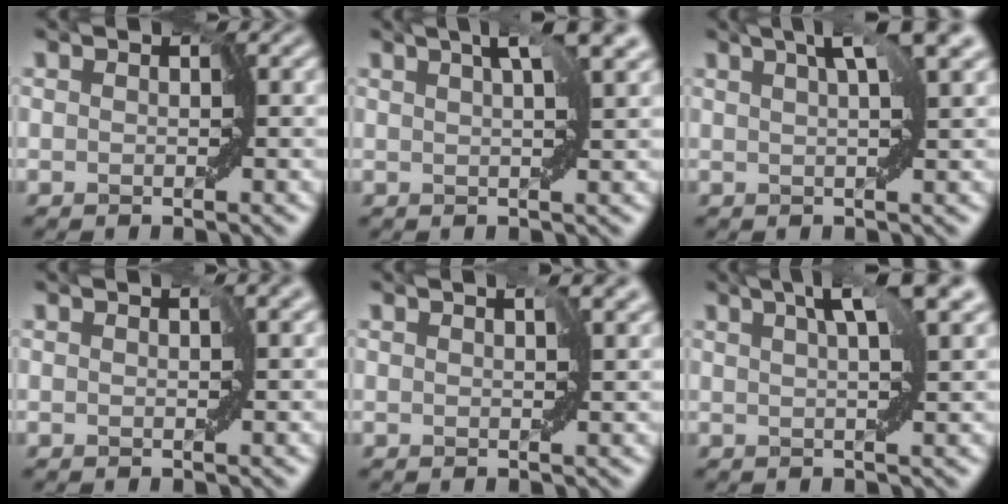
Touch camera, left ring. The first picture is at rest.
{"total": 4.1, "force": [2.2, 0.3, 3.4], "torque": [-0.056, 0.008, 0.038]}
{"total": 4.5, "force": [2.4, 0.1, 3.8], "torque": [-0.062, 0.009, 0.041]}
{"total": 1.1, "force": [0.5, 0.3, 0.9], "torque": [-0.011, 0.005, 0.005]}
{"total": 2.4, "force": [1.1, 0.9, 1.9], "torque": [-0.024, 0.005, 0.017]}
{"total": 5.3, "force": [2.7, 0.5, 4.4], "torque": [-0.067, 0.013, 0.045]}